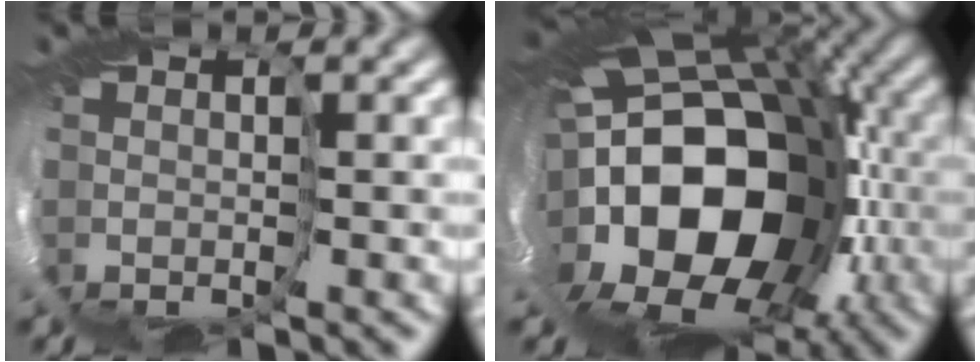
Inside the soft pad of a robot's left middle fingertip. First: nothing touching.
{"total": 17.1, "force": [-4.4, 11.8, 11.5], "torque": [-0.217, -0.003, -0.115]}